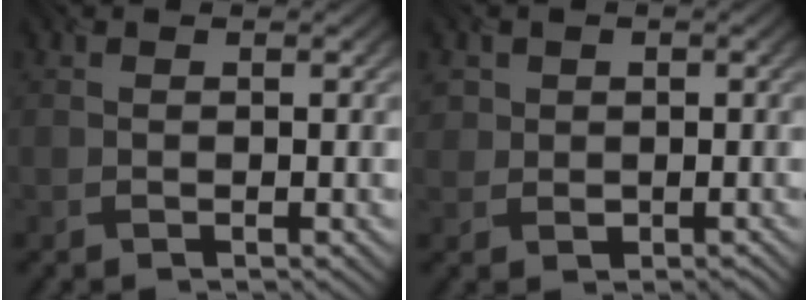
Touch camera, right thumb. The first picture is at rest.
{"total": 2.7, "force": [0.4, 2.7, 0.5], "torque": [-0.011, -0.002, 0.009]}